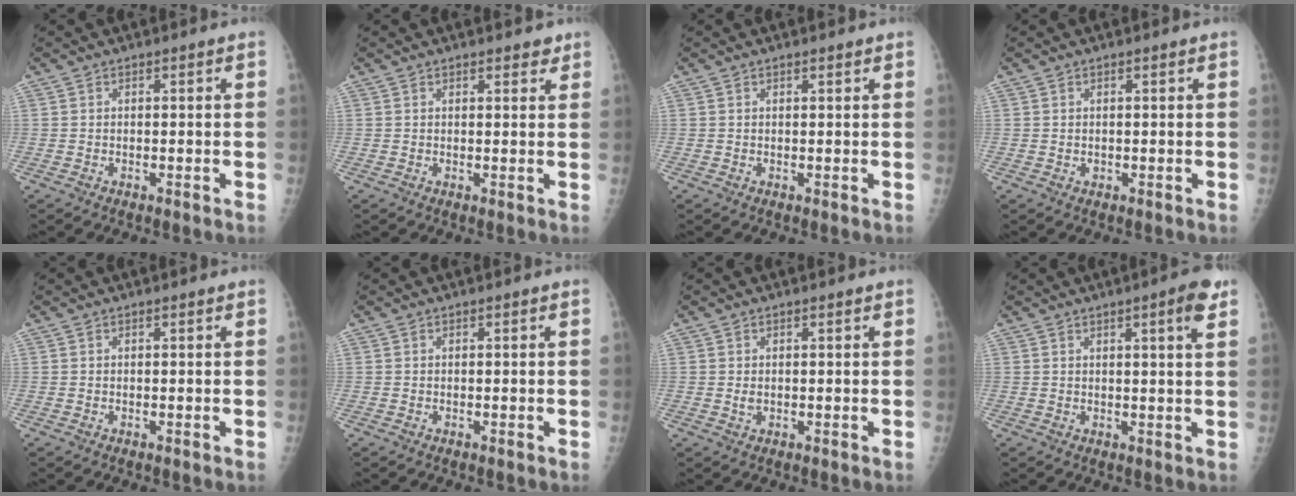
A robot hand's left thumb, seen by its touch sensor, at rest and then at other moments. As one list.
[{"total": 2.1, "force": [1.7, 0.9, 0.9], "torque": [0.004, -0.008, 0.017]}, {"total": 0.7, "force": [0.6, 0.2, 0.3], "torque": [-0.007, -0.003, 0.009]}, {"total": 0.6, "force": [0.3, 0.4, 0.4], "torque": [-0.002, -0.002, 0.005]}, {"total": 0.0}, {"total": 0.0}, {"total": 1.3, "force": [0.4, 0.8, 1.0], "torque": [-0.016, -0.004, 0.010]}, {"total": 4.9, "force": [2.7, 0.4, 4.1], "torque": [-0.052, -0.010, 0.033]}]